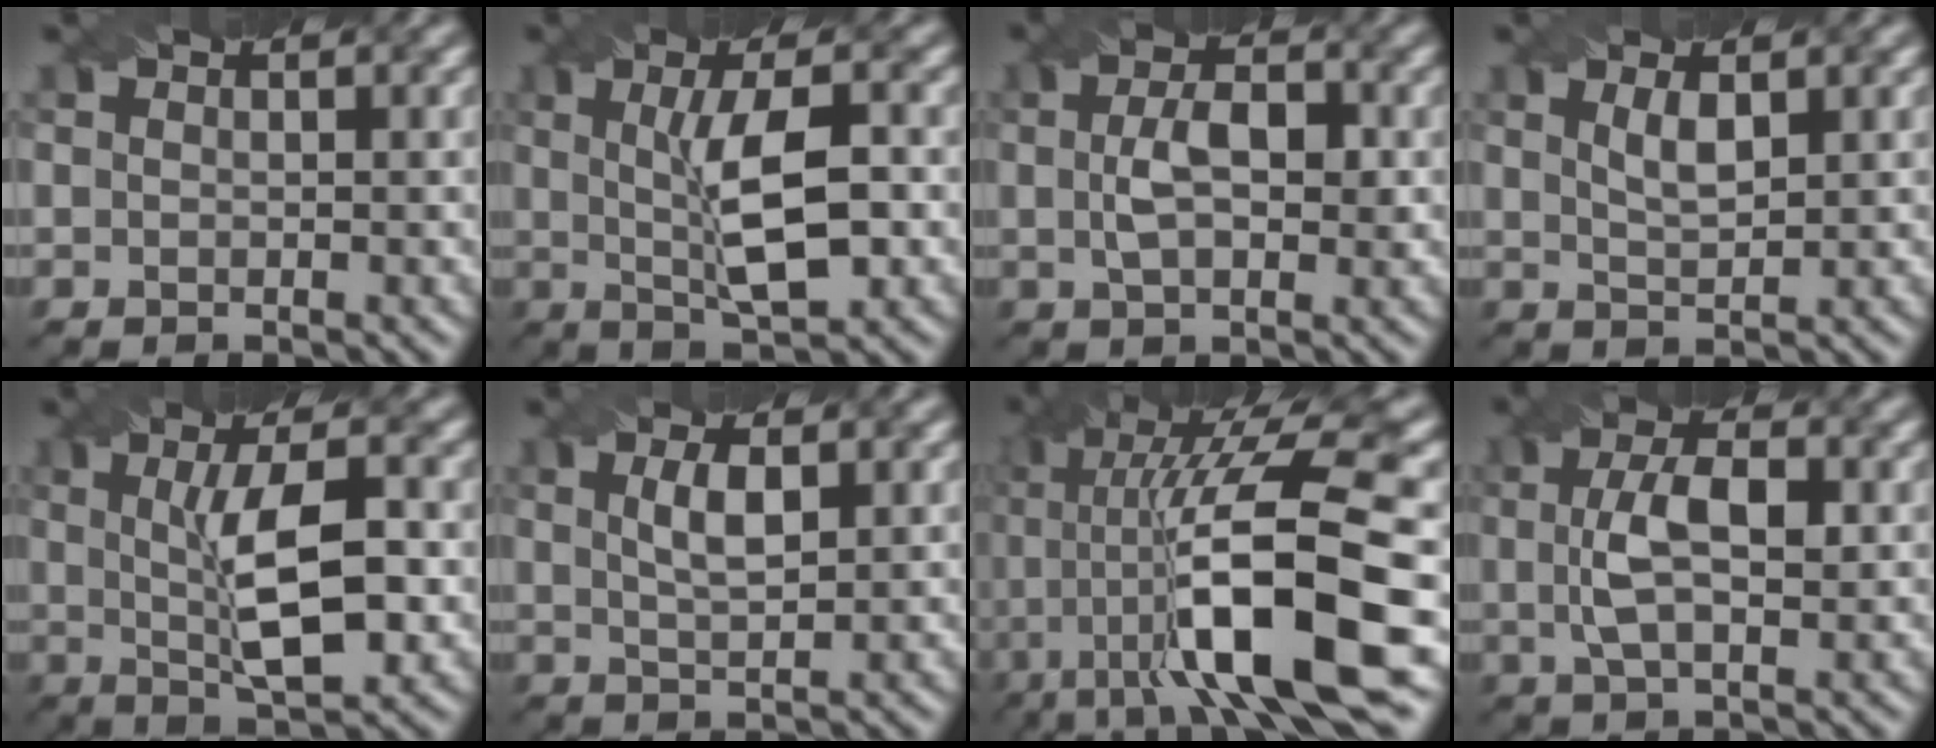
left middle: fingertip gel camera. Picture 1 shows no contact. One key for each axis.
{"total": 6.9, "fx": 0.3, "fy": 1.9, "fz": 6.6, "tx": -0.111, "ty": 0.004, "tz": 0.007}
{"total": 4.1, "fx": 0.3, "fy": 2.0, "fz": 3.6, "tx": -0.071, "ty": 0.004, "tz": 0.002}
{"total": 2.1, "fx": 1.1, "fy": 0.6, "fz": 1.7, "tx": -0.034, "ty": -0.001, "tz": 0.023}
{"total": 7.8, "fx": 0.3, "fy": 2.3, "fz": 7.5, "tx": -0.122, "ty": 0.009, "tz": 0.004}
{"total": 2.8, "fx": 1.0, "fy": 0.9, "fz": 2.5, "tx": -0.049, "ty": 0.003, "tz": 0.020}
{"total": 14.4, "fx": -2.2, "fy": 3.3, "fz": 13.9, "tx": -0.213, "ty": 0.016, "tz": -0.034}
{"total": 4.8, "fx": 0.4, "fy": 1.9, "fz": 4.4, "tx": -0.089, "ty": 0.007, "tz": 0.004}